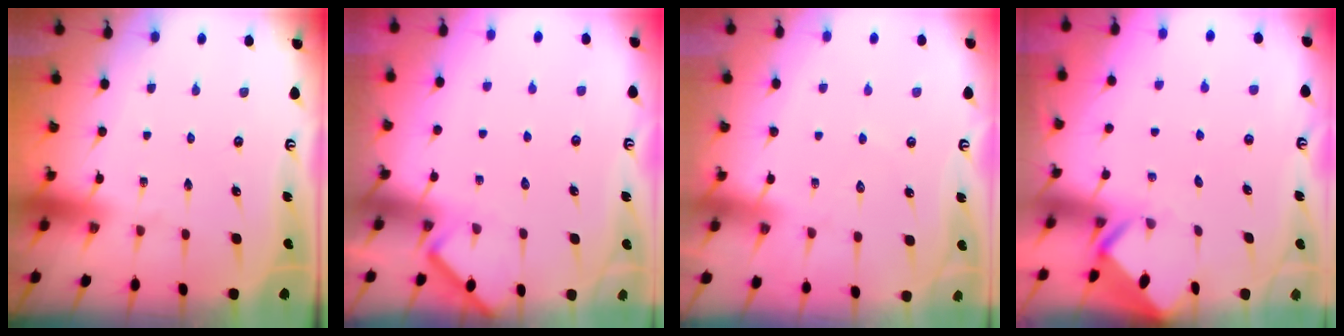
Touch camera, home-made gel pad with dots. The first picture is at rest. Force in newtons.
{"total": 5.2, "press": 5.2, "slide": 0.6}
{"total": 4.9, "press": 4.9, "slide": 0.7}
{"total": 3.4, "press": 3.4, "slide": 0.3}